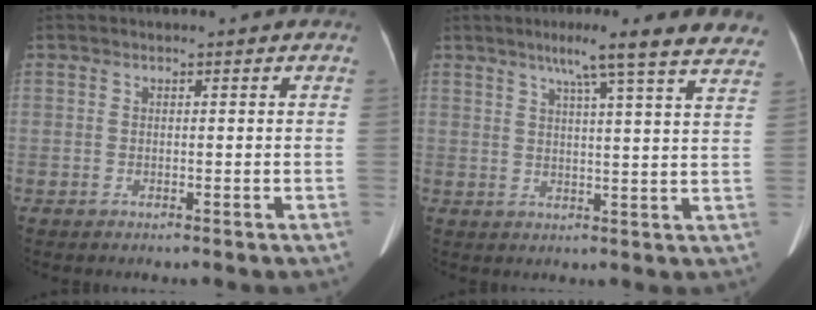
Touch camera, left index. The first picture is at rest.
{"total": 16.1, "force": [13.1, -0.4, 9.4], "torque": [-0.130, 0.001, 0.151]}